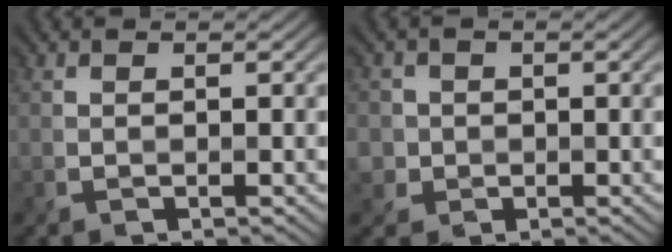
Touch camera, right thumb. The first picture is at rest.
{"total": 3.3, "force": [0.3, 3.3, 0.4], "torque": [-0.016, -0.001, 0.003]}